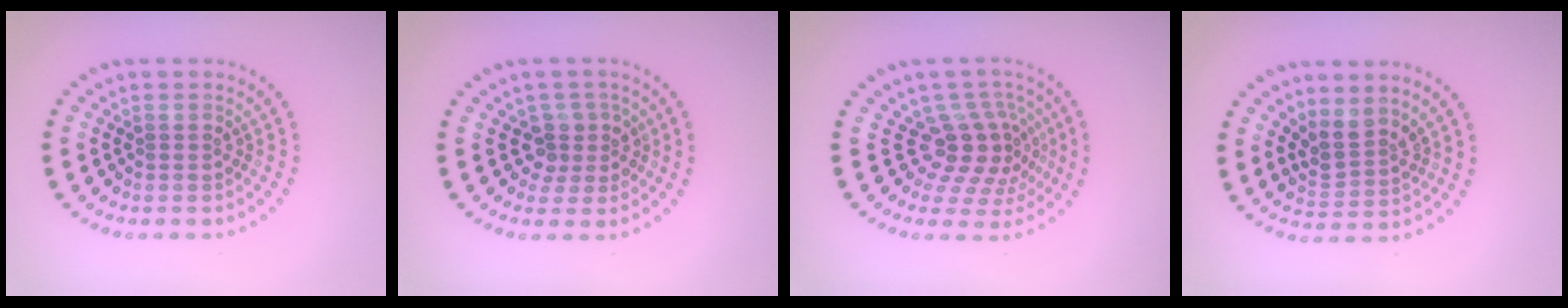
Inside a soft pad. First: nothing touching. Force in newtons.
{"total": 2.6, "press": 2.0, "slide": 1.7}
{"total": 4.4, "press": 3.1, "slide": 3.0}
{"total": 2.7, "press": 2.0, "slide": 1.8}